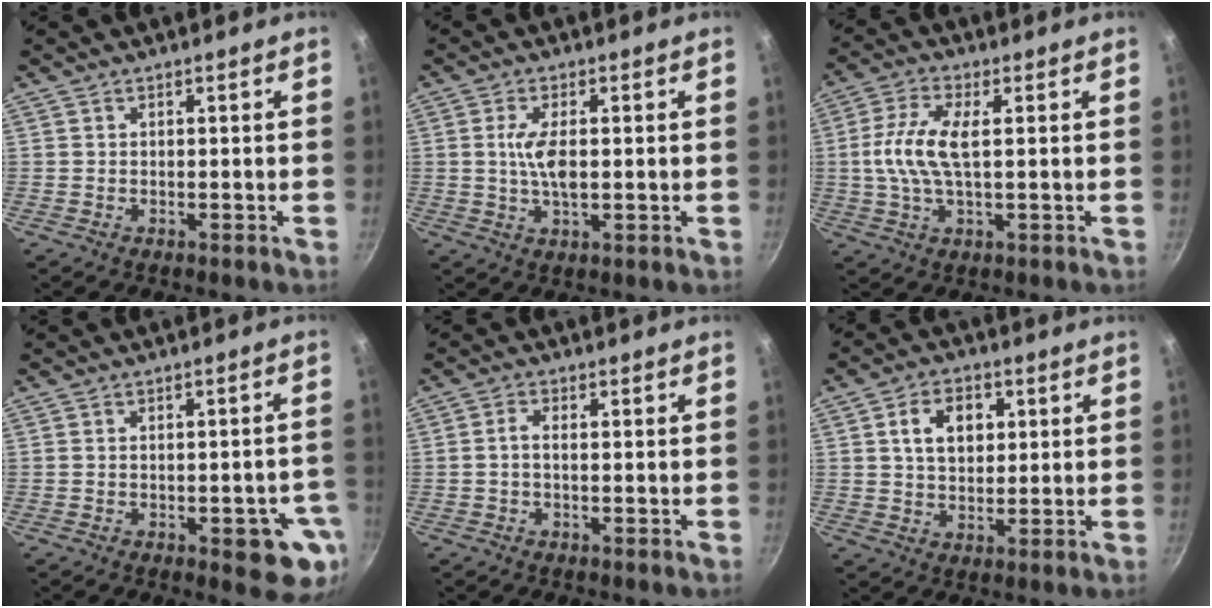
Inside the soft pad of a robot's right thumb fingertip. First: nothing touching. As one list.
[{"total": 5.9, "force": [0.4, 2.4, 5.4], "torque": [-0.104, -0.001, 0.006]}, {"total": 9.1, "force": [0.9, 3.7, 8.3], "torque": [-0.179, 0.012, 0.010]}, {"total": 8.8, "force": [-3.0, 3.7, 7.4], "torque": [-0.055, 0.008, -0.035]}, {"total": 2.1, "force": [-0.2, 1.0, 1.8], "torque": [-0.046, 0.010, -0.009]}, {"total": 8.1, "force": [2.1, 5.7, 5.4], "torque": [-0.068, 0.003, 0.033]}]